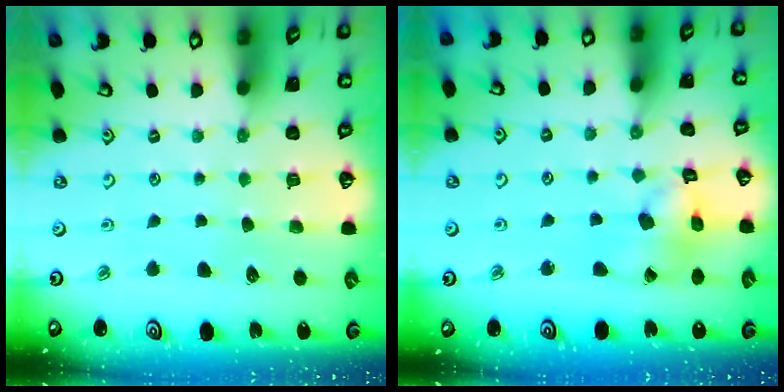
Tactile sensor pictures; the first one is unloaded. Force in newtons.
{"total": 8.9, "press": 8.8, "slide": 1.0}